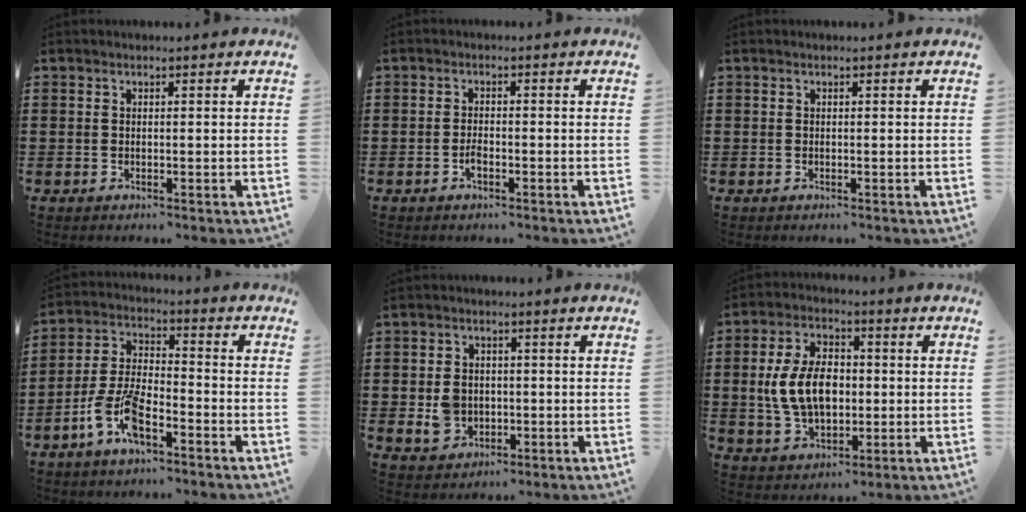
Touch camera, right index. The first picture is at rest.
{"total": 1.8, "force": [-1.0, 0.5, 1.4], "torque": [-0.027, -0.001, -0.019]}
{"total": 0.0}
{"total": 8.1, "force": [-4.6, 3.0, 5.9], "torque": [-0.152, -0.007, -0.092]}
{"total": 4.1, "force": [-0.6, 3.3, 2.3], "torque": [-0.057, 0.004, -0.012]}
{"total": 9.7, "force": [-0.1, 6.2, 7.4], "torque": [-0.169, 0.014, -0.006]}